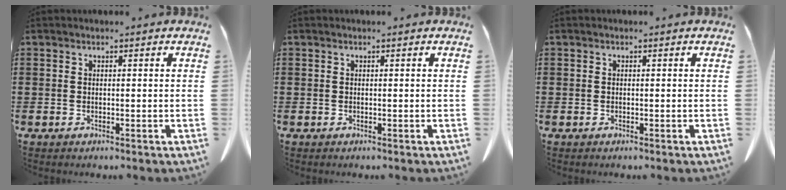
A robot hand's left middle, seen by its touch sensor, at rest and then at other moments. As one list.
[{"total": 0.0}, {"total": 0.0}]